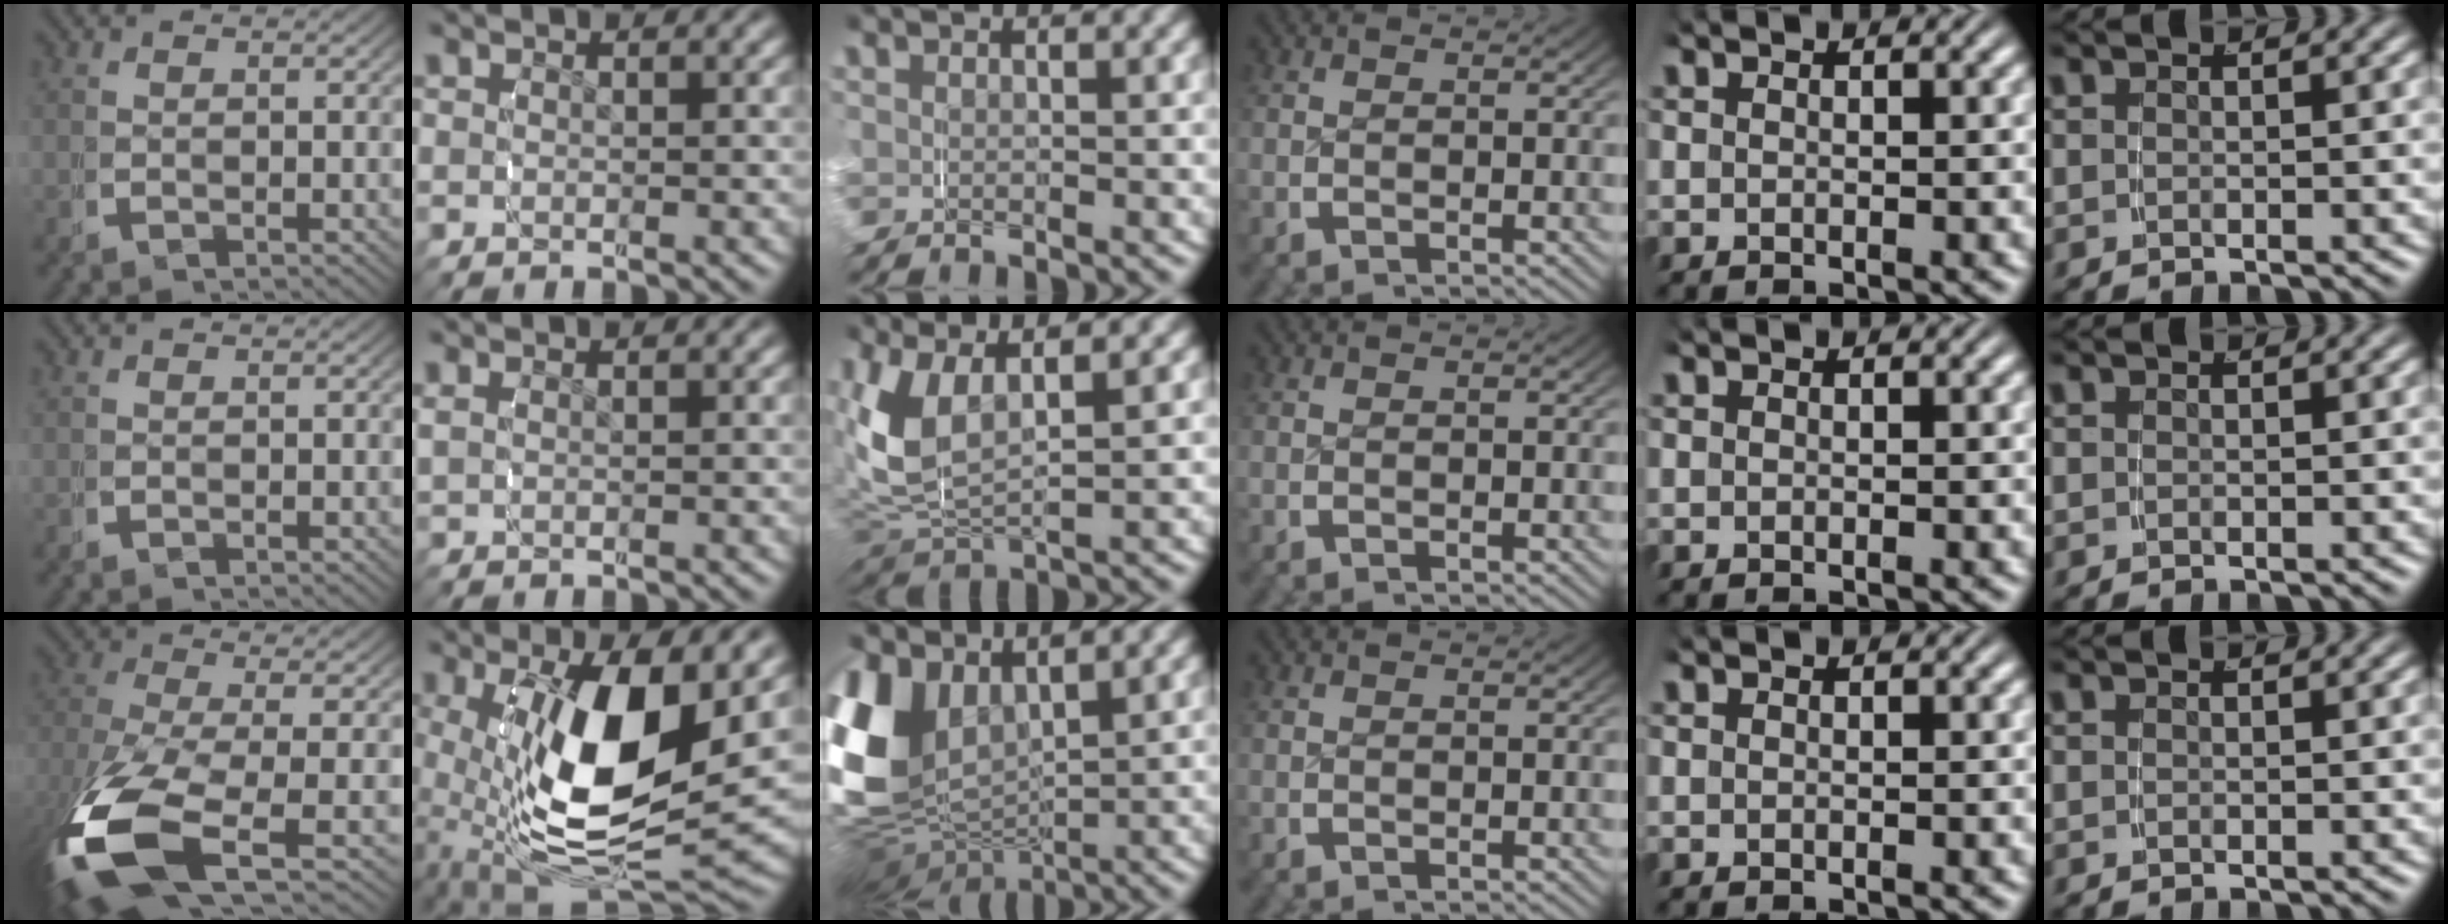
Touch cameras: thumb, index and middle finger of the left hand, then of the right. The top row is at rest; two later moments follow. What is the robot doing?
{"motion": "grasp_and_lifting", "object": "fork"}